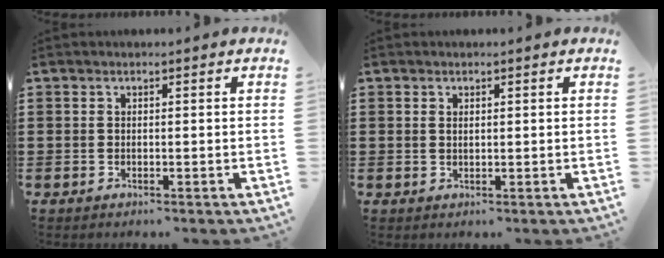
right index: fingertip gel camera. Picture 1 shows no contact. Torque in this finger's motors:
{"motor_torque": [-0.74, 1.39, -0.07, -0.01]}